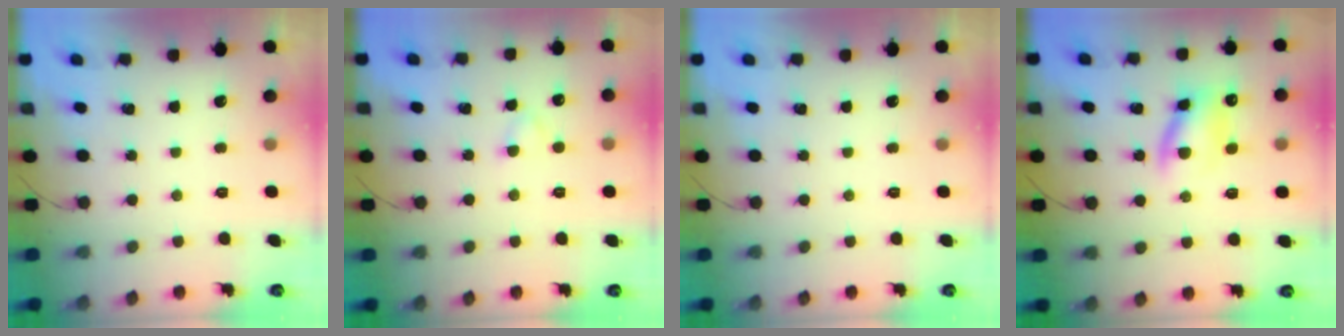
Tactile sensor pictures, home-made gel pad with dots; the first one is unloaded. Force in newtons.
{"total": 2.7, "press": 2.5, "slide": 1.1}
{"total": 0.0}
{"total": 10.6, "press": 10.3, "slide": 2.3}